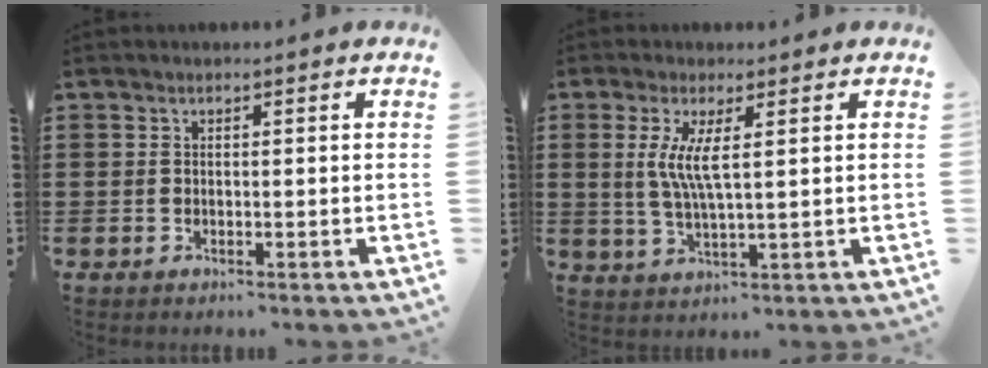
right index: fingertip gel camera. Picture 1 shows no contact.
{"total": 5.5, "force": [1.3, 1.0, 5.2], "torque": [-0.113, -0.006, 0.018]}